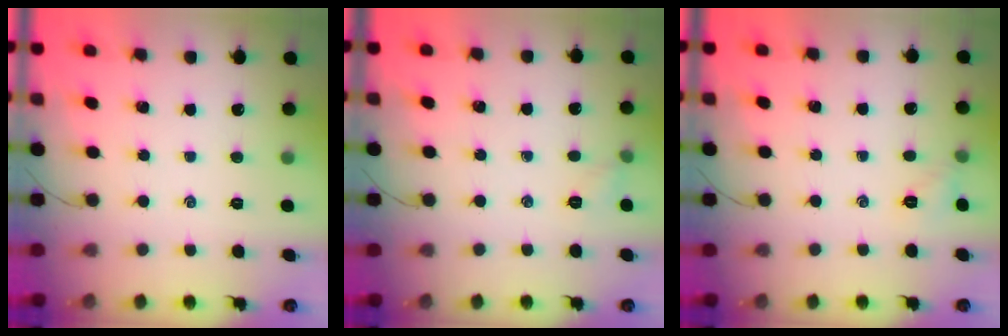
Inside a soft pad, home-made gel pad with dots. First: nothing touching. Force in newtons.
{"total": 5.3, "press": 5.0, "slide": 1.5}
{"total": 5.9, "press": 5.6, "slide": 1.6}